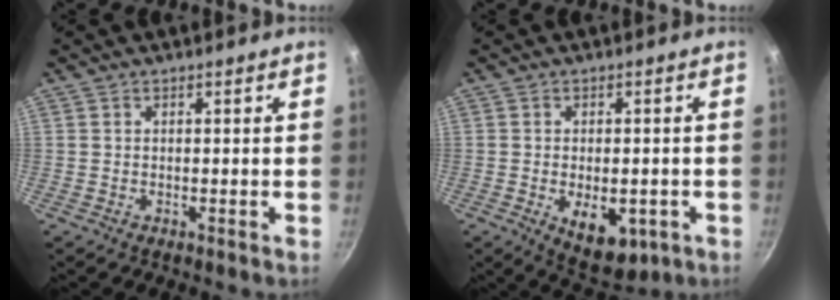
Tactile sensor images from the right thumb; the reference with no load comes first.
{"total": 9.4, "force": [-2.8, 5.2, 7.3], "torque": [-0.073, 0.000, -0.023]}